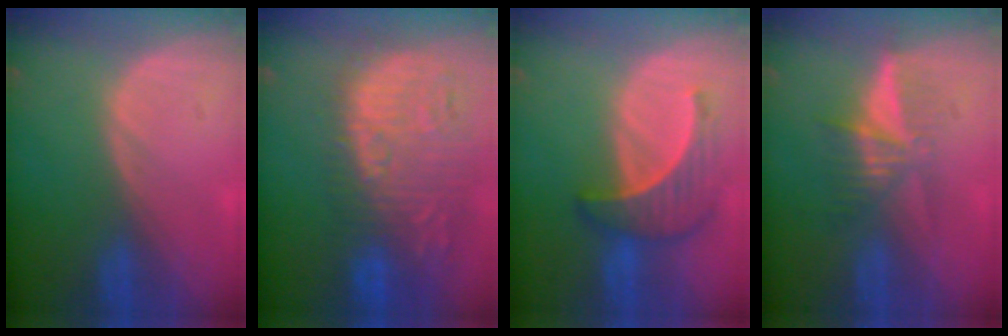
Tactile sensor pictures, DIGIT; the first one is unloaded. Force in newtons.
{"total": 14.1, "press": 12.3, "slide": 6.9}
{"total": 6.4, "press": 6.4, "slide": 0.3}
{"total": 5.5, "press": 5.0, "slide": 2.2}